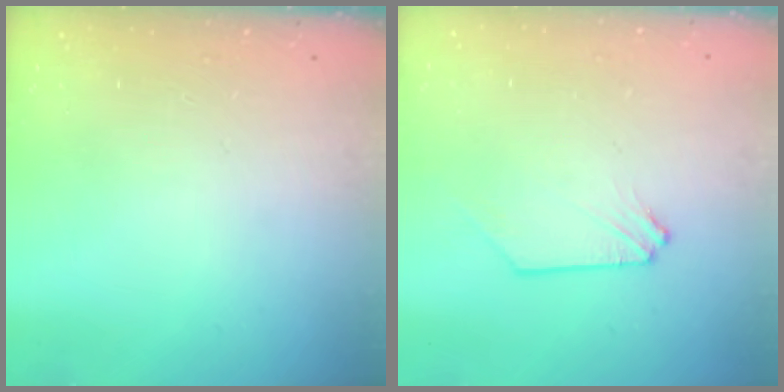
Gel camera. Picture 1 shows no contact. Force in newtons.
{"total": 0.0}